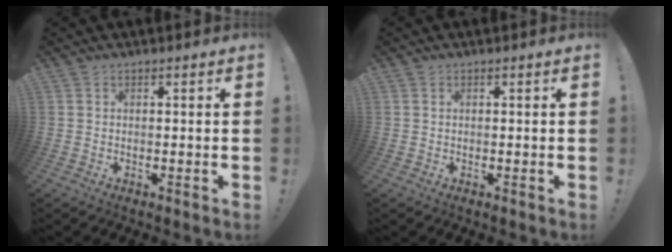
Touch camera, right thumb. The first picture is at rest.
{"total": 0.0}